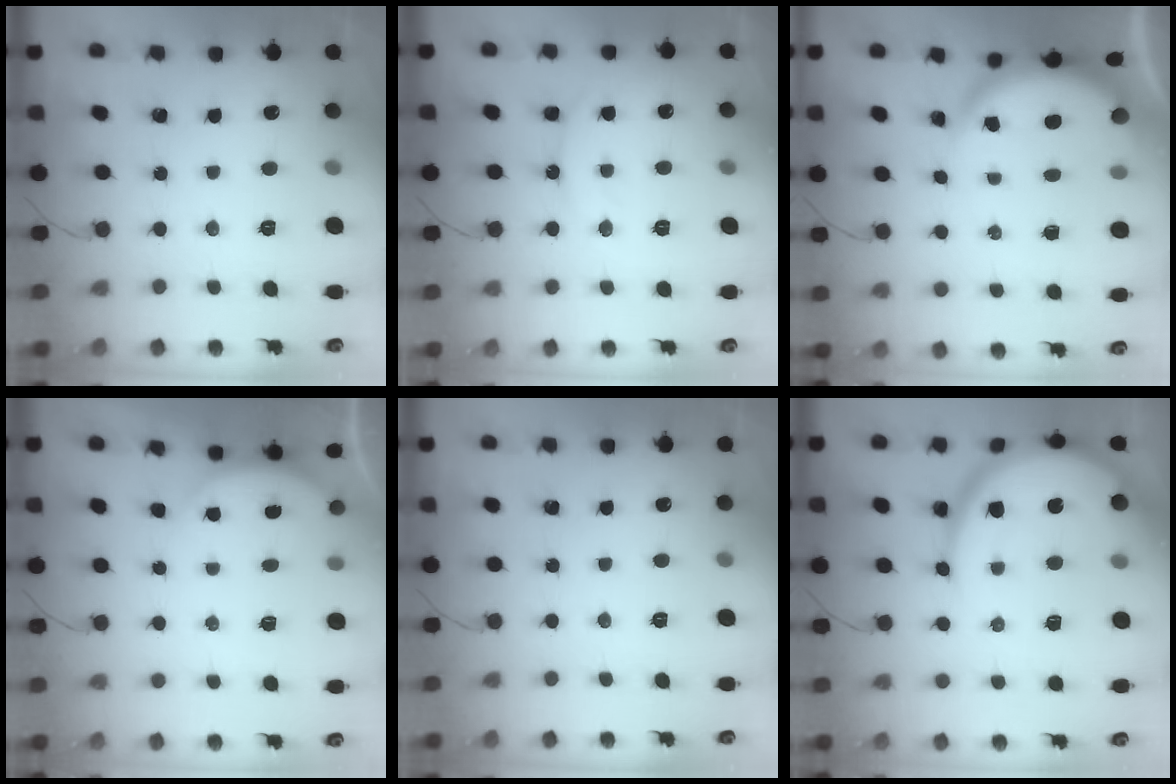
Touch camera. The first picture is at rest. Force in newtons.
{"total": 9.8, "press": 9.7, "slide": 0.9}
{"total": 3.8, "press": 3.8, "slide": 0.2}
{"total": 2.3, "press": 2.2, "slide": 0.6}
{"total": 0.0}
{"total": 15.6, "press": 15.5, "slide": 1.5}